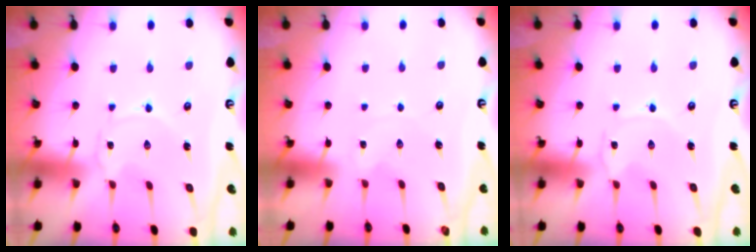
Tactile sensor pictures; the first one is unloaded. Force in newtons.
{"total": 0.7, "press": 0.7, "slide": 0.1}
{"total": 0.0}